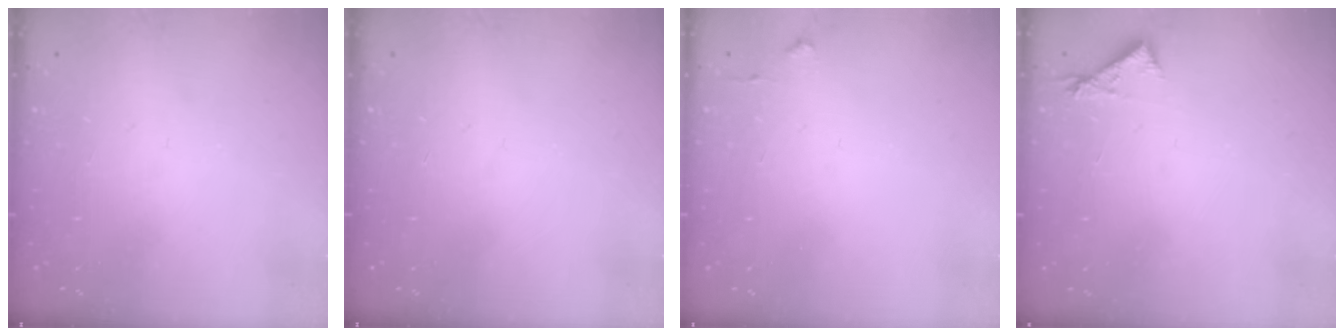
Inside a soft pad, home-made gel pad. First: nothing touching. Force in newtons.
{"total": 0.0}
{"total": 2.7, "press": 2.6, "slide": 0.4}
{"total": 4.7, "press": 4.7, "slide": 0.4}